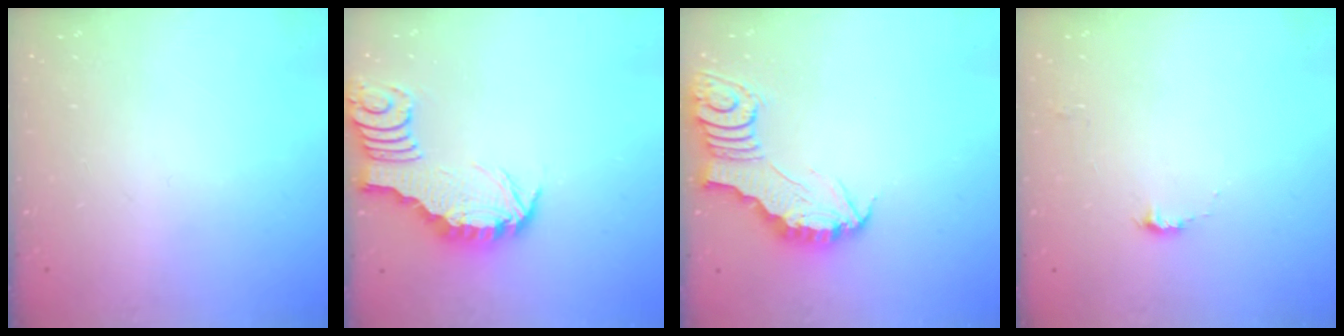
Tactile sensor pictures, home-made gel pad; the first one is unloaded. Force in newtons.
{"total": 2.7, "press": 2.7, "slide": 0.3}
{"total": 3.4, "press": 3.3, "slide": 0.5}
{"total": 5.7, "press": 5.6, "slide": 0.5}